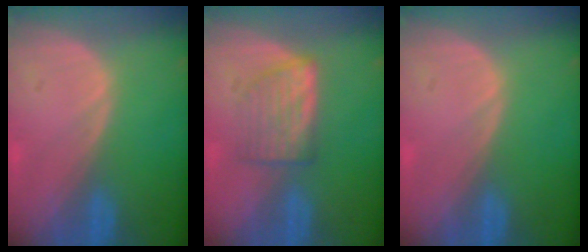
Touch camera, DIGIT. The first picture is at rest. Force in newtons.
{"total": 5.1, "press": 5.1, "slide": 0.6}
{"total": 0.0}